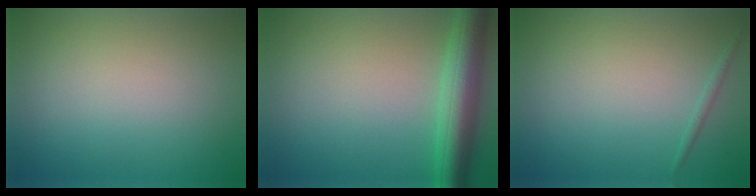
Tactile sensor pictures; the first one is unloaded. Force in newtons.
{"total": 5.8, "press": 5.8, "slide": 0.2}
{"total": 0.6, "press": 0.6, "slide": 0.0}